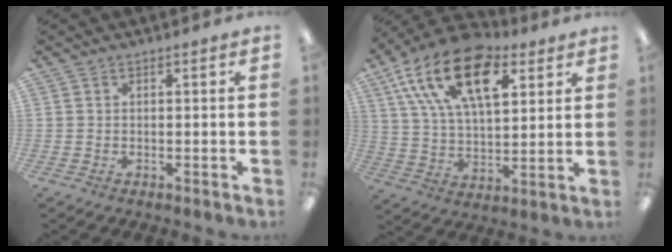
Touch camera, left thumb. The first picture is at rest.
{"total": 20.9, "force": [10.7, 10.9, 14.4], "torque": [-0.260, -0.039, 0.186]}